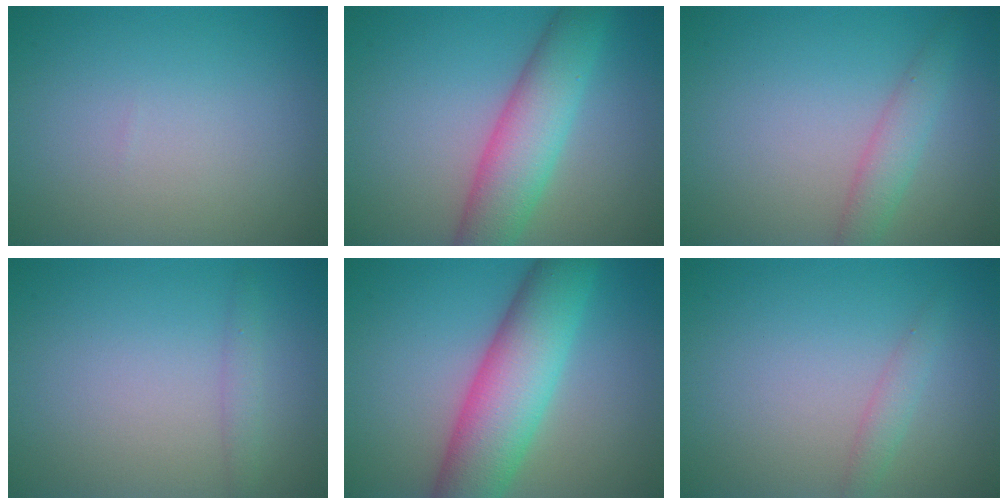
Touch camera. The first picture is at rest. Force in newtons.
{"total": 6.3, "press": 6.3, "slide": 0.2}
{"total": 2.4, "press": 2.4, "slide": 0.1}
{"total": 1.1, "press": 1.1, "slide": 0.1}
{"total": 8.9, "press": 8.9, "slide": 0.4}
{"total": 1.4, "press": 1.4, "slide": 0.0}